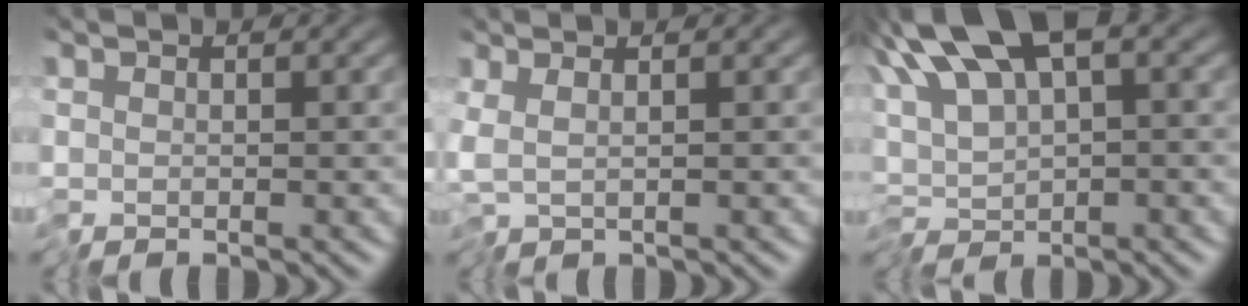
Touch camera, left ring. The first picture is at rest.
{"total": 1.8, "force": [-0.1, 0.4, 1.7], "torque": [-0.035, 0.001, 0.002]}
{"total": 8.9, "force": [2.0, 4.1, 7.7], "torque": [-0.142, 0.013, 0.026]}